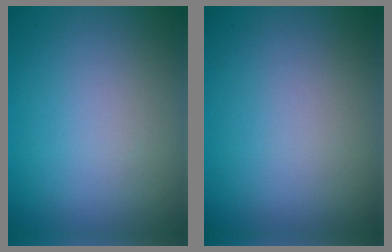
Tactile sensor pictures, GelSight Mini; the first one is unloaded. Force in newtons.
{"total": 0.0}